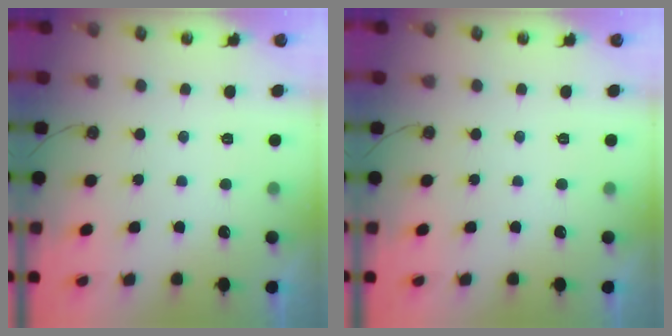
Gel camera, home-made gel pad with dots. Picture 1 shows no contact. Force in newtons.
{"total": 0.0}